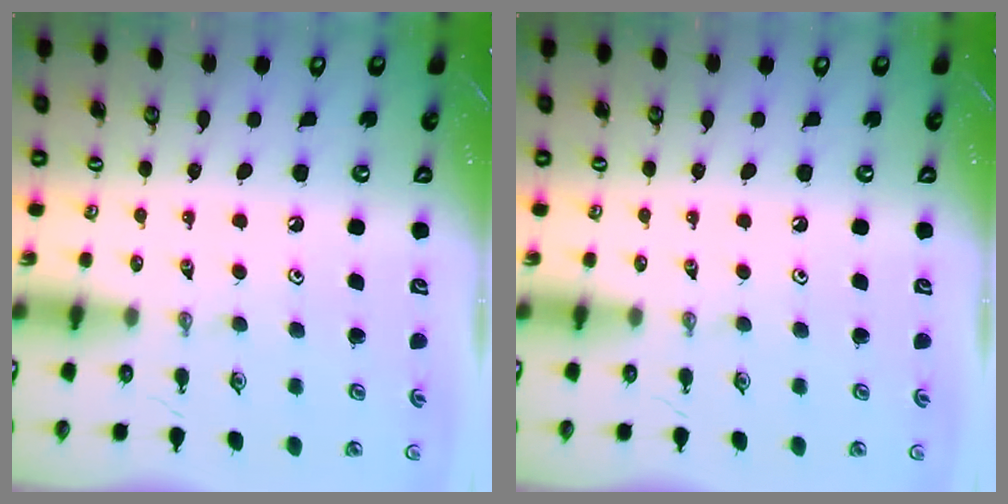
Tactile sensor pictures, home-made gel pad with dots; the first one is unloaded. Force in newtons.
{"total": 0.0}